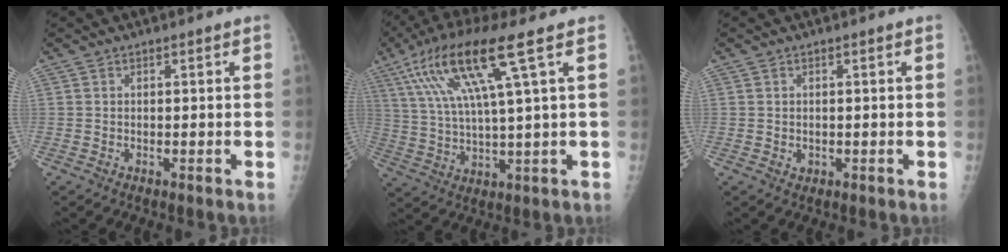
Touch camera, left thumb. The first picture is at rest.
{"total": 15.8, "force": [6.7, 1.3, 14.2], "torque": [-0.297, -0.002, 0.124]}
{"total": 1.0, "force": [-0.1, 0.9, 0.5], "torque": [-0.007, 0.000, 0.002]}